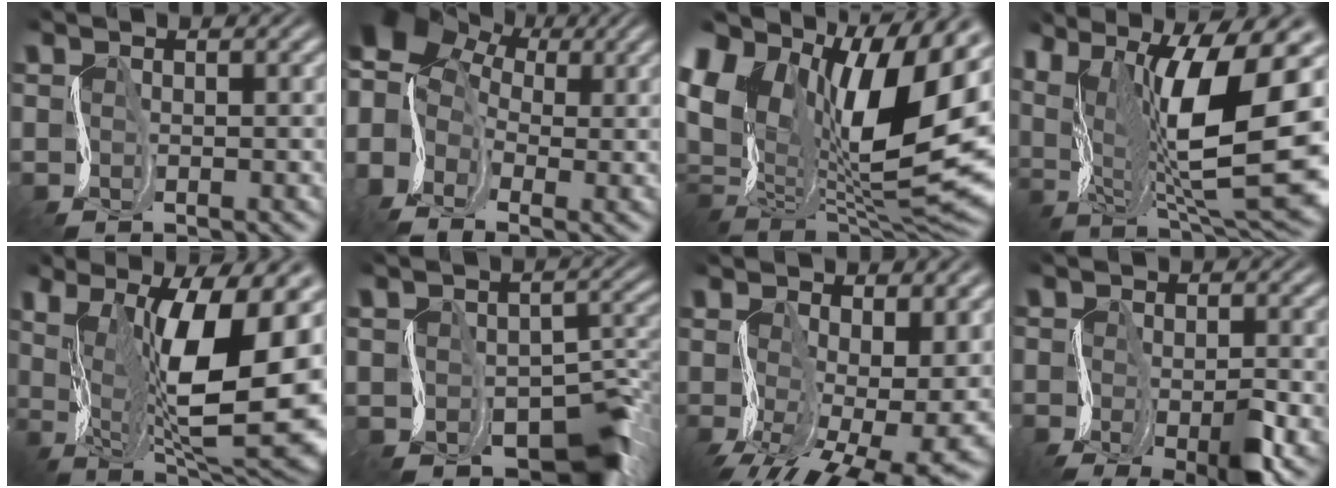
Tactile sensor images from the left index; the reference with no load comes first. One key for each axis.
{"total": 10.2, "fx": 1.1, "fy": 7.9, "fz": 6.3, "tx": -0.122, "ty": 0.025, "tz": 0.003}
{"total": 16.5, "fx": 5.3, "fy": 8.5, "fz": 13.0, "tx": -0.238, "ty": 0.031, "tz": 0.089}
{"total": 15.5, "fx": 2.7, "fy": 4.8, "fz": 14.5, "tx": -0.252, "ty": 0.015, "tz": 0.057}
{"total": 15.2, "fx": 1.3, "fy": 5.8, "fz": 14.0, "tx": -0.210, "ty": -0.005, "tz": 0.029}
{"total": 7.6, "fx": -5.0, "fy": 4.2, "fz": 3.9, "tx": -0.041, "ty": -0.004, "tz": -0.074}
{"total": 10.4, "fx": -2.4, "fy": 4.0, "fz": 9.3, "tx": -0.143, "ty": -0.023, "tz": -0.032}
{"total": 5.3, "fx": -2.5, "fy": 1.6, "fz": 4.4, "tx": -0.072, "ty": -0.001, "tz": -0.044}